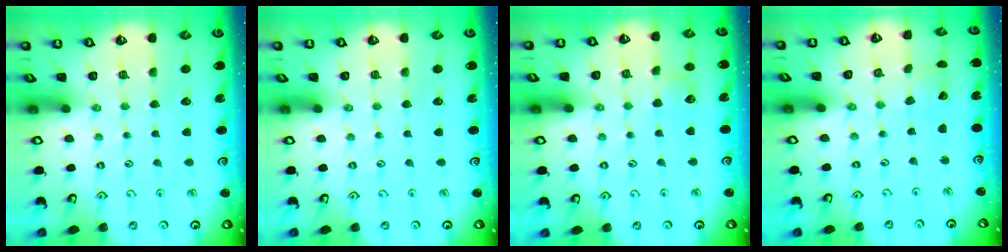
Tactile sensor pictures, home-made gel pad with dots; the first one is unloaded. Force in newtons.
{"total": 0.0}
{"total": 4.3, "press": 4.3, "slide": 0.5}
{"total": 1.5, "press": 1.5, "slide": 0.2}